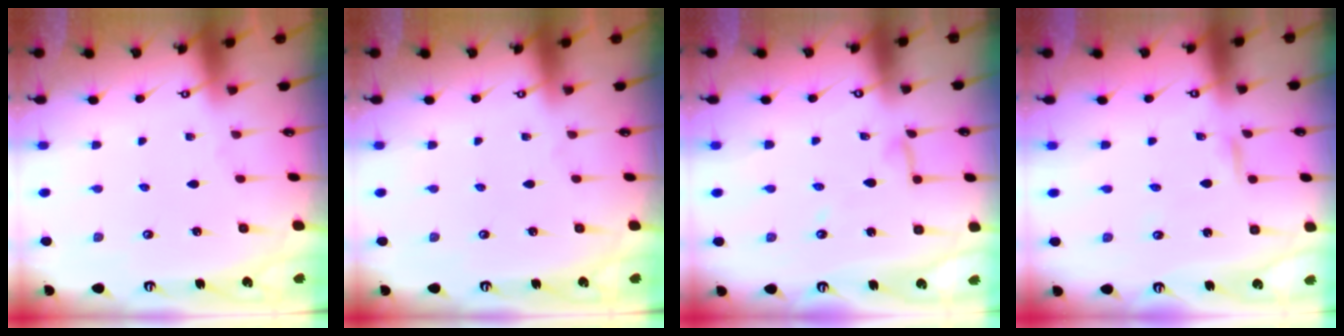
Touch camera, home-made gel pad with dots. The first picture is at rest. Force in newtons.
{"total": 0.0}
{"total": 5.3, "press": 5.2, "slide": 0.4}
{"total": 3.5, "press": 3.5, "slide": 0.4}